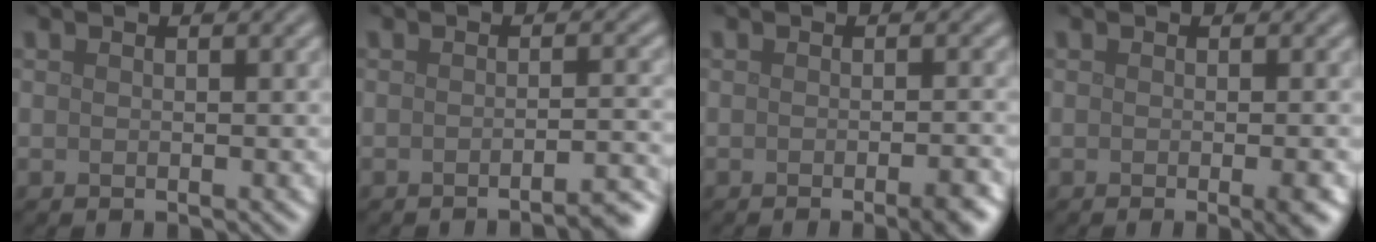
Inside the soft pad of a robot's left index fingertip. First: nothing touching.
{"total": 2.9, "force": [-2.1, 0.5, 2.0], "torque": [-0.013, 0.005, -0.036]}
{"total": 3.7, "force": [-1.7, 1.0, 3.1], "torque": [-0.030, -0.002, -0.022]}
{"total": 2.8, "force": [-0.7, 0.7, 2.6], "torque": [-0.025, -0.003, -0.011]}